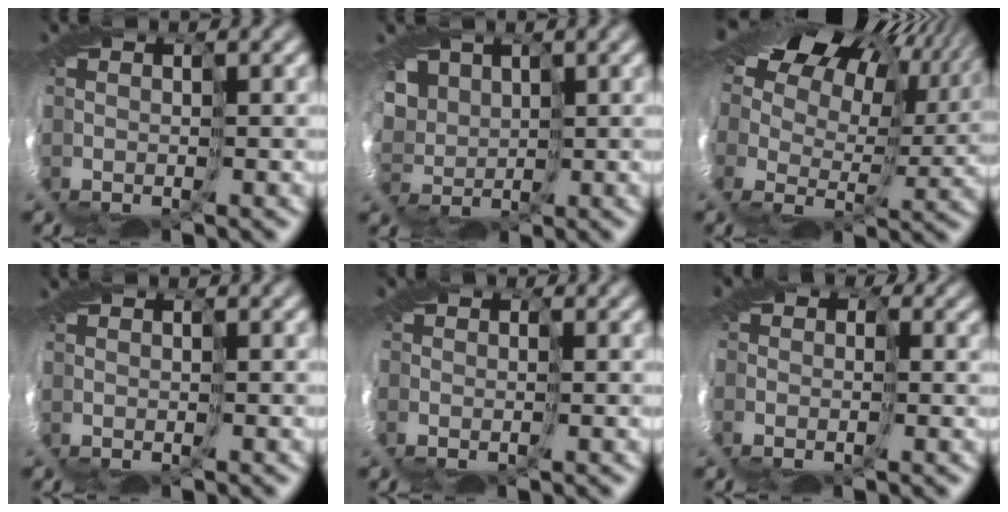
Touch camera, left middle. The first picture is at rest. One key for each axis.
{"total": 3.5, "fx": 1.2, "fy": 3.2, "fz": 0.9, "tx": -0.036, "ty": 0.006, "tz": 0.015}
{"total": 20.1, "fx": 10.5, "fy": 12.5, "fz": 11.8, "tx": -0.253, "ty": 0.068, "tz": 0.163}
{"total": 0.0}
{"total": 4.4, "fx": 0.4, "fy": 3.6, "fz": 2.5, "tx": -0.048, "ty": 0.004, "tz": 0.007}
{"total": 8.4, "fx": 0.8, "fy": 6.7, "fz": 5.0, "tx": -0.077, "ty": 0.006, "tz": -0.019}